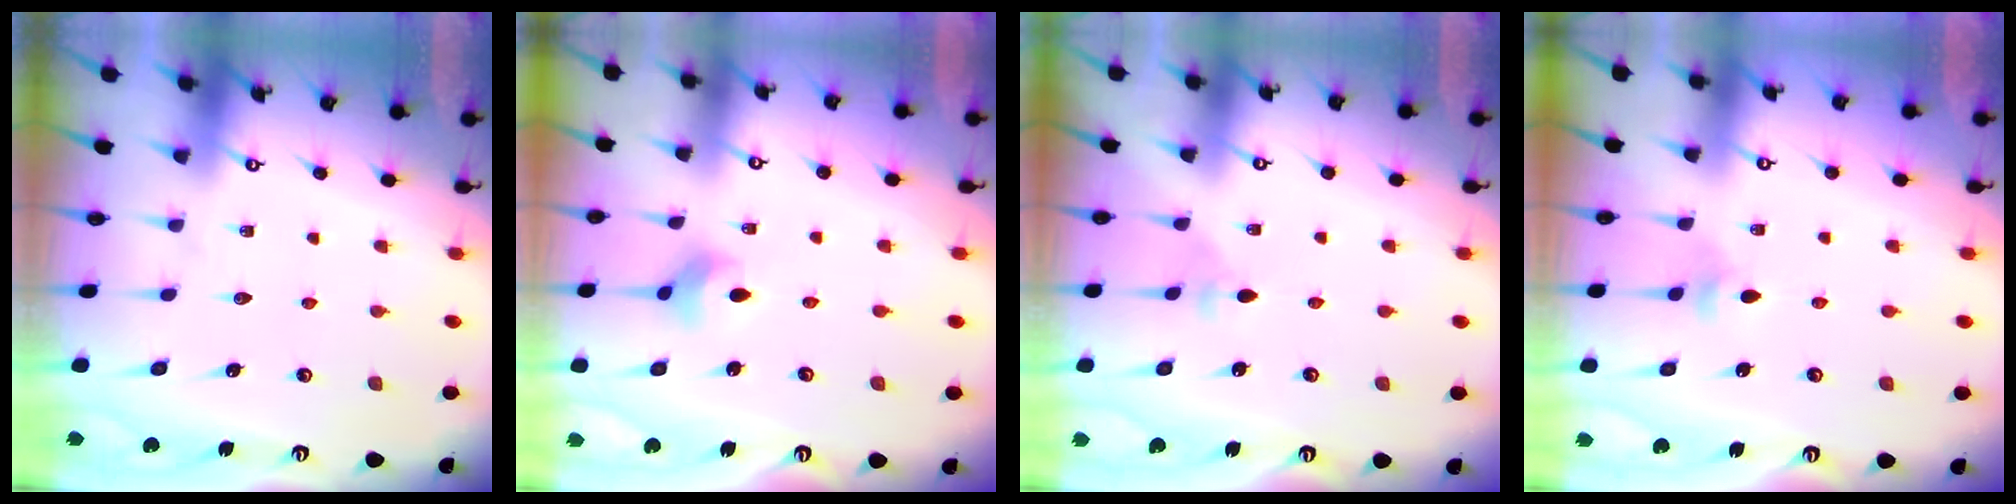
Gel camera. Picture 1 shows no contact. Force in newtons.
{"total": 4.3, "press": 4.2, "slide": 0.7}
{"total": 3.0, "press": 2.9, "slide": 0.5}
{"total": 3.2, "press": 3.2, "slide": 0.6}